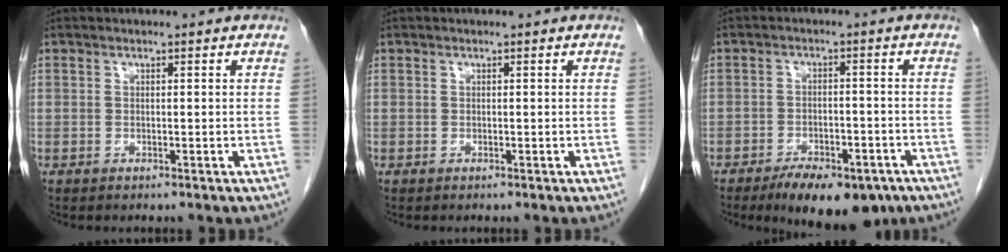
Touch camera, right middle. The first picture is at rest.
{"total": 0.0}
{"total": 11.4, "force": [-8.2, 4.5, 6.6], "torque": [-0.087, -0.003, -0.119]}